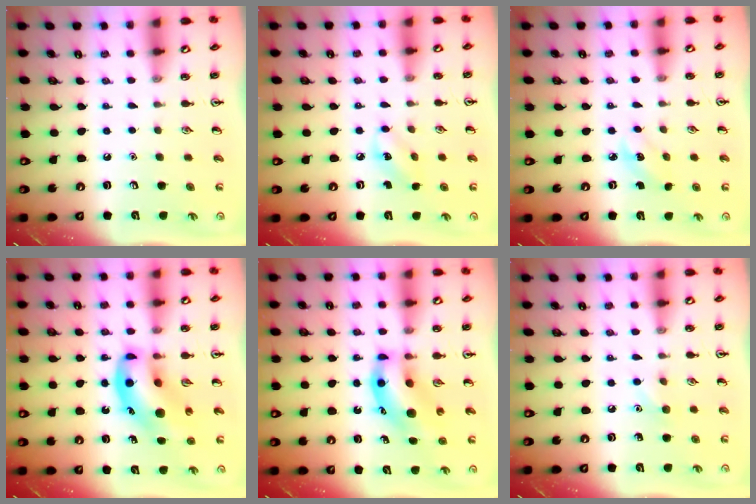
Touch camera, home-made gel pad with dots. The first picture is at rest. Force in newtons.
{"total": 3.7, "press": 3.5, "slide": 1.3}
{"total": 2.4, "press": 2.2, "slide": 0.9}
{"total": 12.9, "press": 12.4, "slide": 3.5}
{"total": 10.9, "press": 10.6, "slide": 2.9}
{"total": 5.8, "press": 5.6, "slide": 1.8}